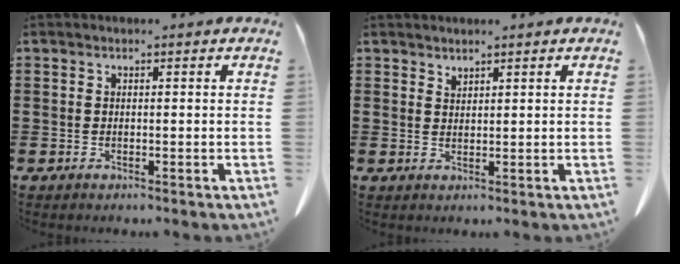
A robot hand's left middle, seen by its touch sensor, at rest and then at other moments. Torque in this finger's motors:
{"motor_torque": [-1.03, 1.11, -0.35, -0.10]}